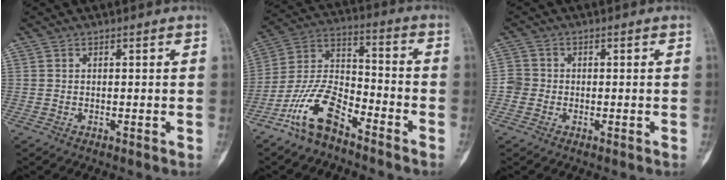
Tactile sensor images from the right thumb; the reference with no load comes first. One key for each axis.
{"total": 12.3, "fx": -8.2, "fy": 5.1, "fz": 7.6, "tx": -0.152, "ty": 0.068, "tz": -0.164}
{"total": 2.7, "fx": -0.5, "fy": 2.5, "fz": 0.5, "tx": 0.004, "ty": 0.008, "tz": -0.016}